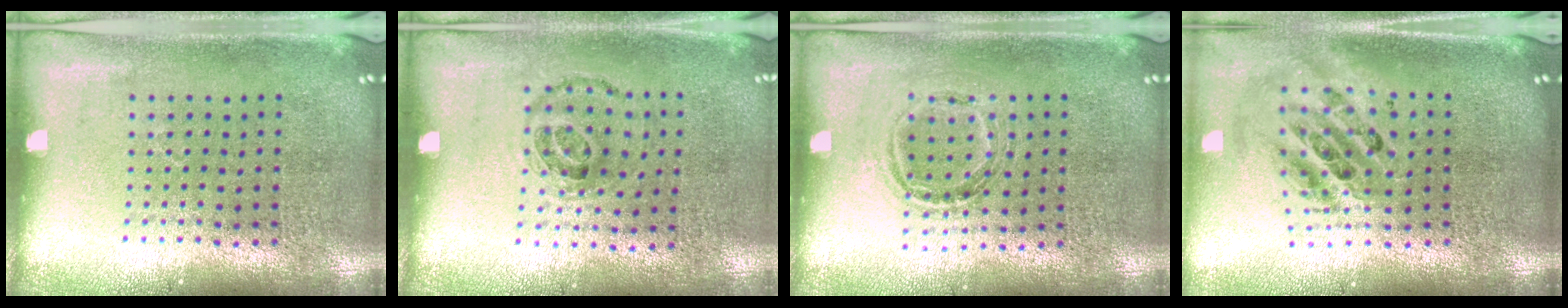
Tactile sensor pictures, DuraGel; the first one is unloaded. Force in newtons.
{"total": 0.9, "press": 0.7, "slide": 0.6}
{"total": 1.1, "press": 1.0, "slide": 0.4}
{"total": 2.2, "press": 1.7, "slide": 1.4}